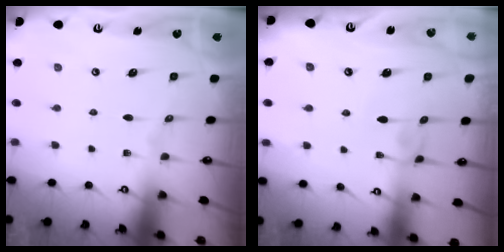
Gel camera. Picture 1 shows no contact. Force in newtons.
{"total": 3.3, "press": 3.3, "slide": 0.2}